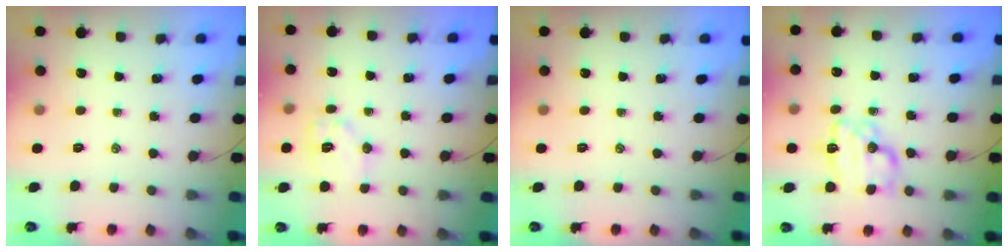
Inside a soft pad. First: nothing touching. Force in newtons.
{"total": 8.9, "press": 8.9, "slide": 0.1}
{"total": 0.0}
{"total": 12.5, "press": 12.5, "slide": 0.4}